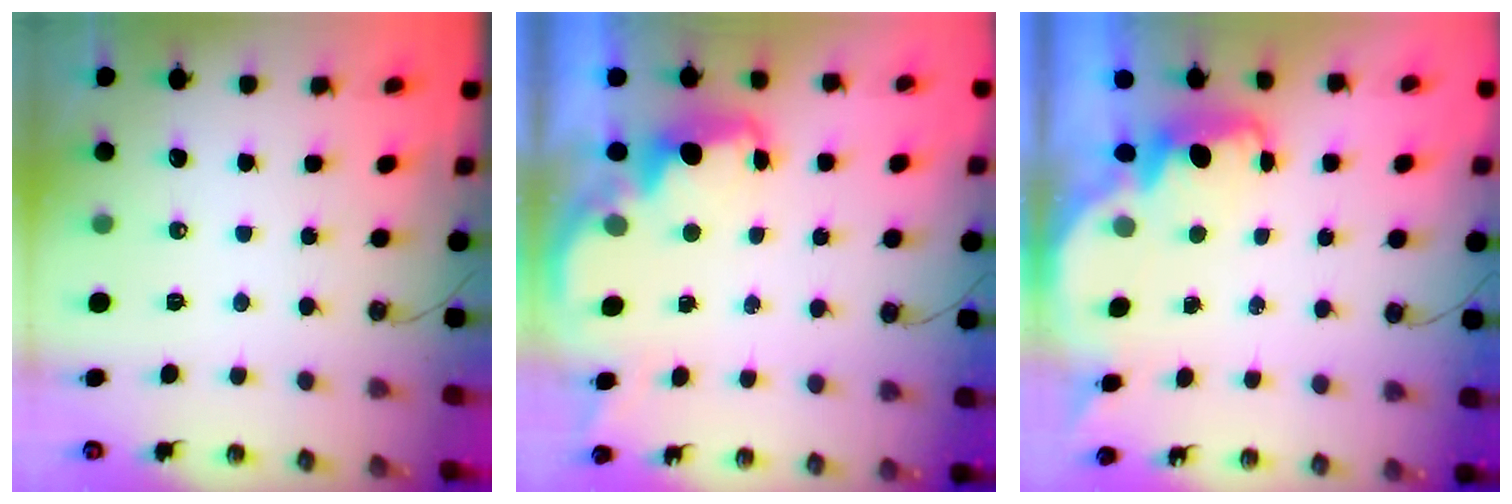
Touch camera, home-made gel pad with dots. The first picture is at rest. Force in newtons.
{"total": 2.4, "press": 2.3, "slide": 0.7}
{"total": 2.3, "press": 2.2, "slide": 0.6}